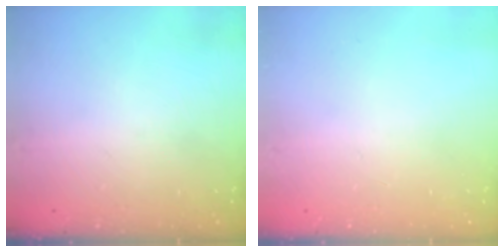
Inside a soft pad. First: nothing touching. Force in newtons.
{"total": 0.0}